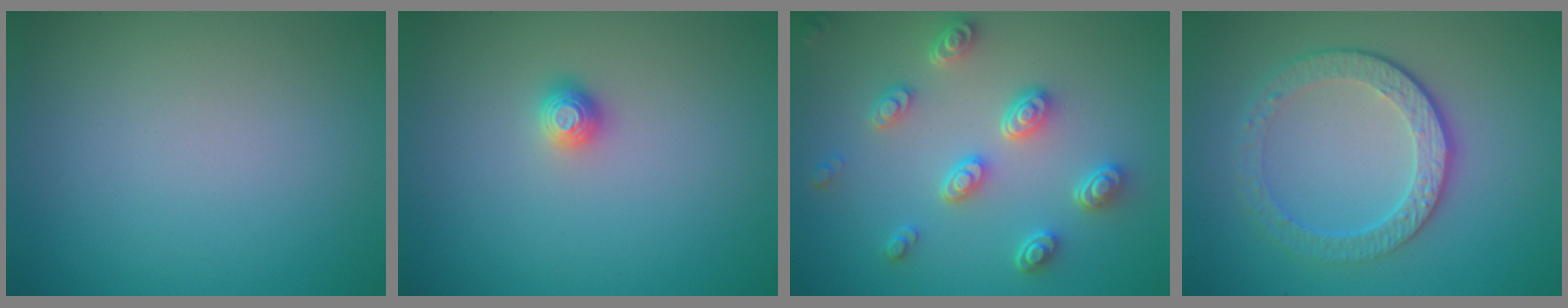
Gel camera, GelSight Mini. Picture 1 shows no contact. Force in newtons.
{"total": 1.1, "press": 1.0, "slide": 0.3}
{"total": 4.4, "press": 3.6, "slide": 2.5}
{"total": 4.8, "press": 3.4, "slide": 3.4}